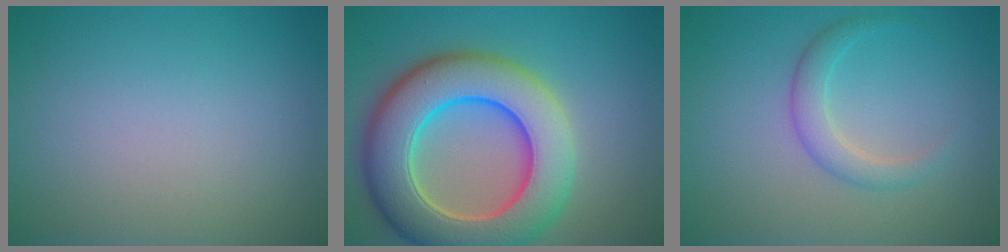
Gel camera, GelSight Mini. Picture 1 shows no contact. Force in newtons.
{"total": 11.2, "press": 11.2, "slide": 0.6}
{"total": 2.2, "press": 2.2, "slide": 0.1}